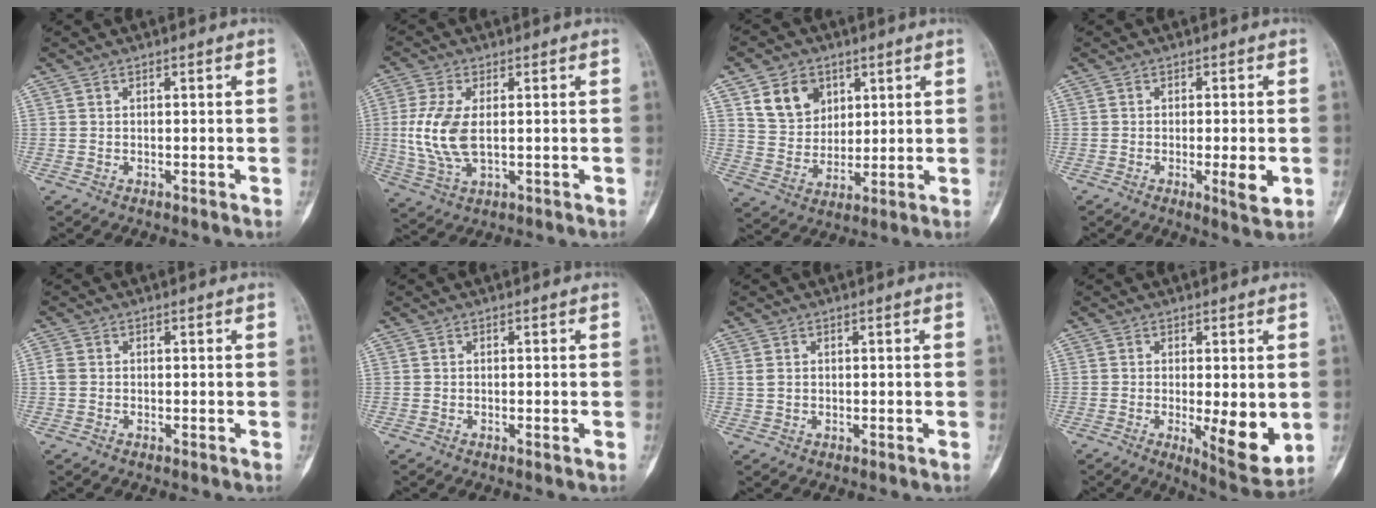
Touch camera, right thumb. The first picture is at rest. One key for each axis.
{"total": 9.6, "fx": 0.4, "fy": 4.8, "fz": 8.3, "tx": -0.192, "ty": -0.007, "tz": 0.015}
{"total": 10.0, "fx": 4.5, "fy": 7.8, "fz": 4.3, "tx": -0.049, "ty": -0.023, "tz": 0.091}
{"total": 4.9, "fx": -1.1, "fy": 1.1, "fz": 4.7, "tx": -0.070, "ty": -0.010, "tz": -0.014}
{"total": 1.5, "fx": 0.1, "fy": 1.3, "fz": 0.9, "tx": -0.022, "ty": 0.002, "tz": 0.000}
{"total": 0.6, "fx": -0.1, "fy": 0.2, "fz": 0.6, "tx": -0.010, "ty": -0.002, "tz": -0.001}
{"total": 1.4, "fx": 0.4, "fy": 1.1, "fz": 0.8, "tx": -0.017, "ty": 0.002, "tz": 0.011}
{"total": 9.4, "fx": -1.3, "fy": 2.9, "fz": 8.8, "tx": -0.118, "ty": -0.026, "tz": -0.010}